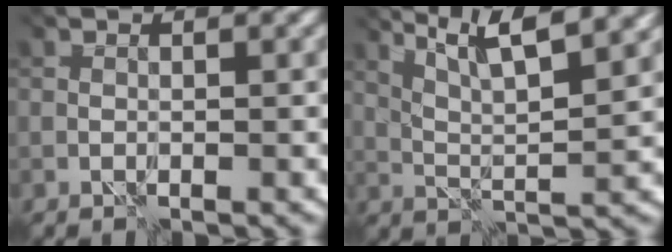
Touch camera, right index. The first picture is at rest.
{"total": 7.8, "force": [5.7, 0.5, 5.3], "torque": [-0.079, 0.017, 0.090]}